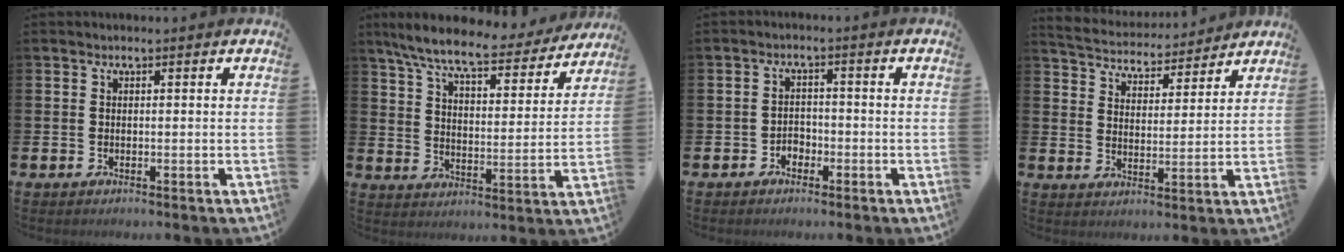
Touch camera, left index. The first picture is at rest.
{"total": 8.7, "force": [7.8, 1.0, 3.6], "torque": [-0.106, -0.043, 0.135]}
{"total": 2.0, "force": [-1.4, 1.3, 0.4], "torque": [-0.010, 0.004, -0.032]}
{"total": 4.9, "force": [4.8, 1.2, 0.0], "torque": [-0.030, -0.036, 0.082]}